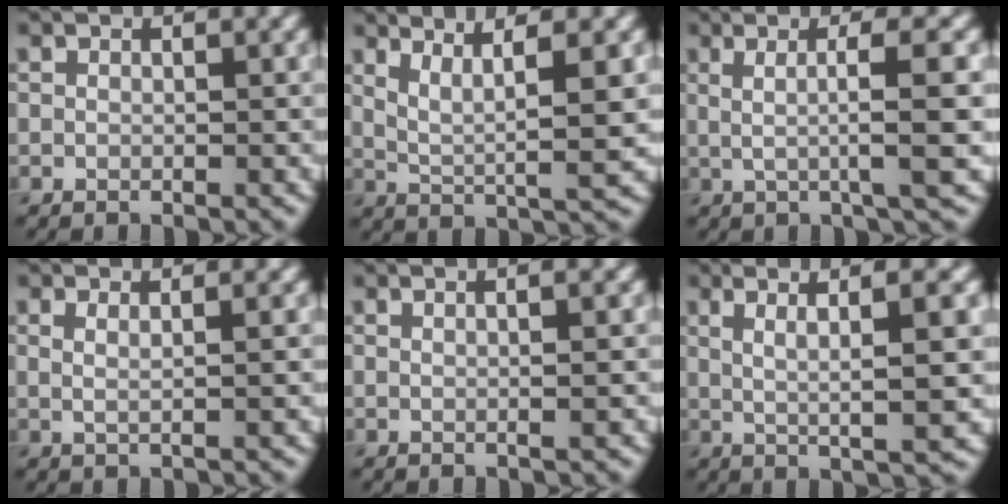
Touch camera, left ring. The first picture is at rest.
{"total": 4.2, "force": [1.9, 0.8, 3.7], "torque": [-0.064, -0.006, 0.040]}
{"total": 5.1, "force": [0.5, 0.8, 5.0], "torque": [-0.078, 0.008, 0.007]}
{"total": 2.0, "force": [0.8, 0.8, 1.7], "torque": [-0.022, 0.001, -0.002]}
{"total": 3.0, "force": [0.9, 1.2, 2.6], "torque": [-0.013, 0.005, -0.011]}
{"total": 6.8, "force": [1.7, 1.3, 6.5], "torque": [-0.095, 0.009, 0.030]}